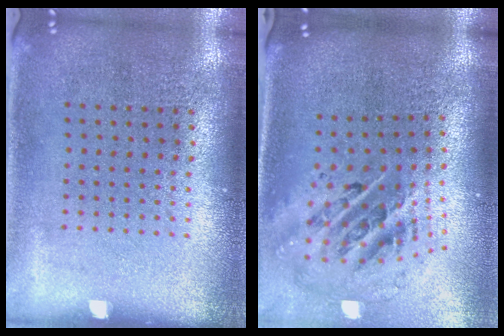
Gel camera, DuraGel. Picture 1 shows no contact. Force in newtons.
{"total": 2.4, "press": 1.6, "slide": 1.7}